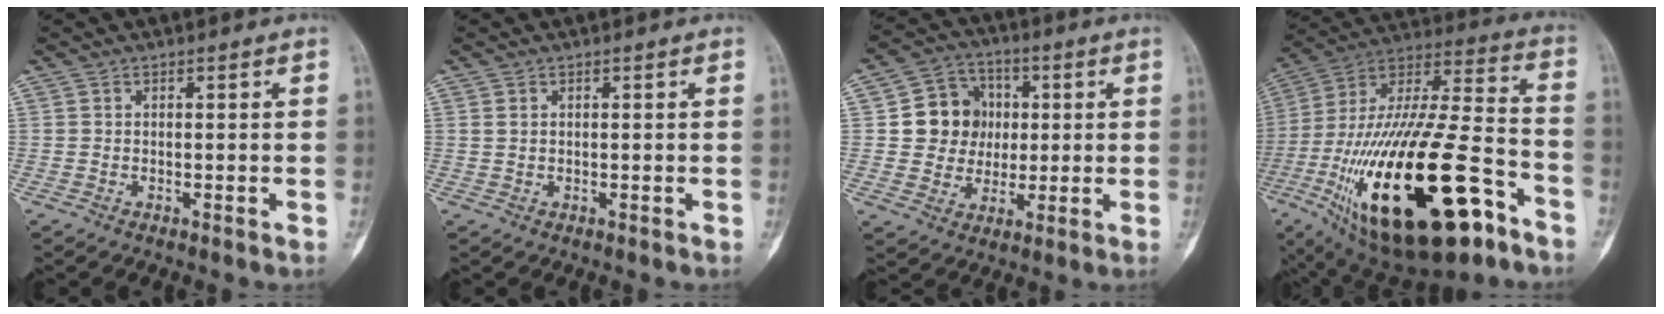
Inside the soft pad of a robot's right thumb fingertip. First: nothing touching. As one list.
[{"total": 0.9, "force": [0.4, 0.6, 0.6], "torque": [-0.012, 0.003, 0.011]}, {"total": 11.0, "force": [1.4, 10.1, 4.1], "torque": [-0.018, 0.008, 0.024]}, {"total": 38.9, "force": [-15.8, 14.9, 32.3], "torque": [-0.621, 0.040, -0.252]}]